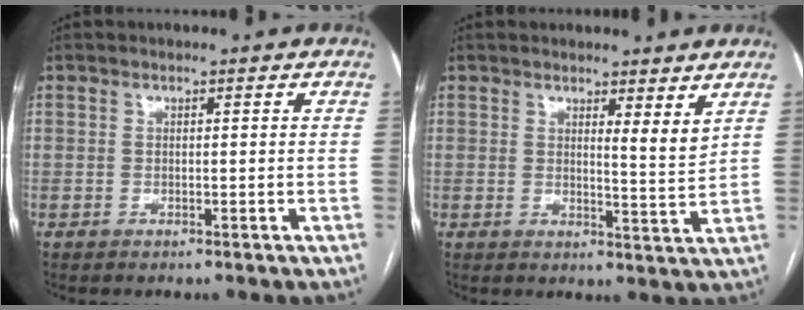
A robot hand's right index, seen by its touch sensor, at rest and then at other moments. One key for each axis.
{"total": 3.5, "fx": 2.5, "fy": 0.2, "fz": 2.4, "tx": -0.039, "ty": -0.025, "tz": 0.037}